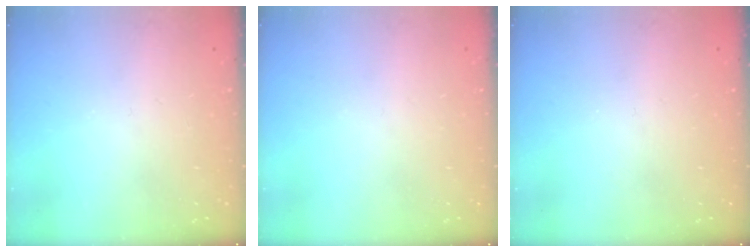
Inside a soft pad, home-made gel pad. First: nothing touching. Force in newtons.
{"total": 0.0}
{"total": 0.0}